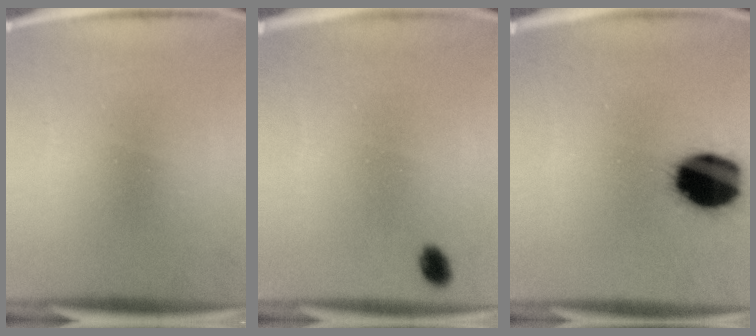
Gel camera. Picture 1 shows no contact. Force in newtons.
{"total": 2.2}
{"total": 19.8}